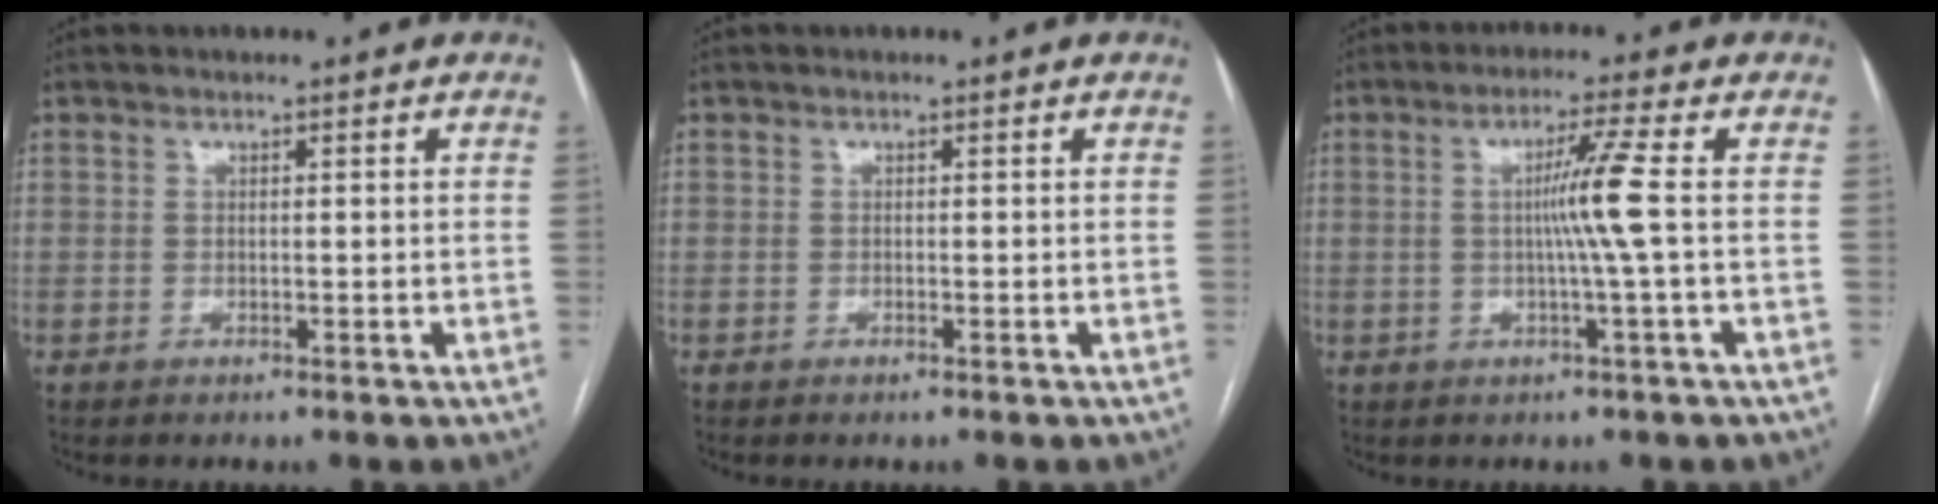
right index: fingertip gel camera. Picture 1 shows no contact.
{"total": 0.0}
{"total": 6.0, "force": [0.1, -1.8, 5.8], "torque": [-0.103, 0.001, 0.004]}